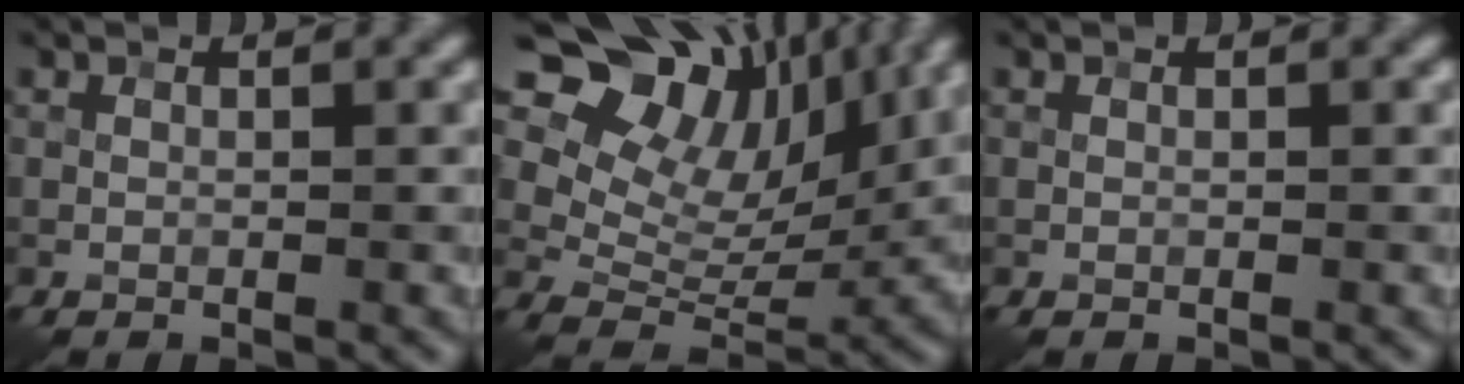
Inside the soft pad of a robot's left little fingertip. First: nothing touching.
{"total": 13.4, "force": [6.9, 8.7, 7.5], "torque": [-0.135, 0.039, 0.112]}
{"total": 0.0}